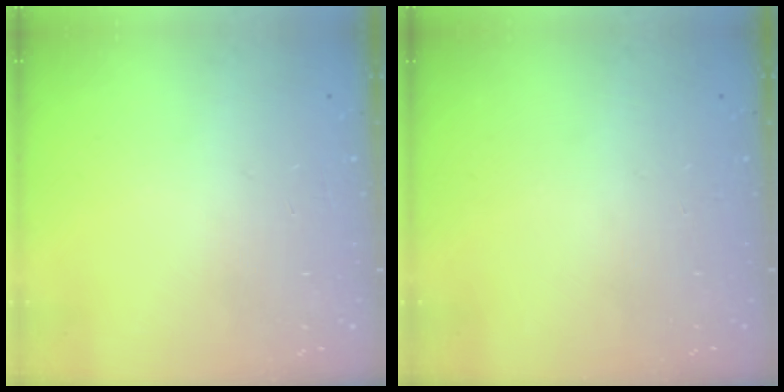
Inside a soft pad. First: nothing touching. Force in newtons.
{"total": 0.0}